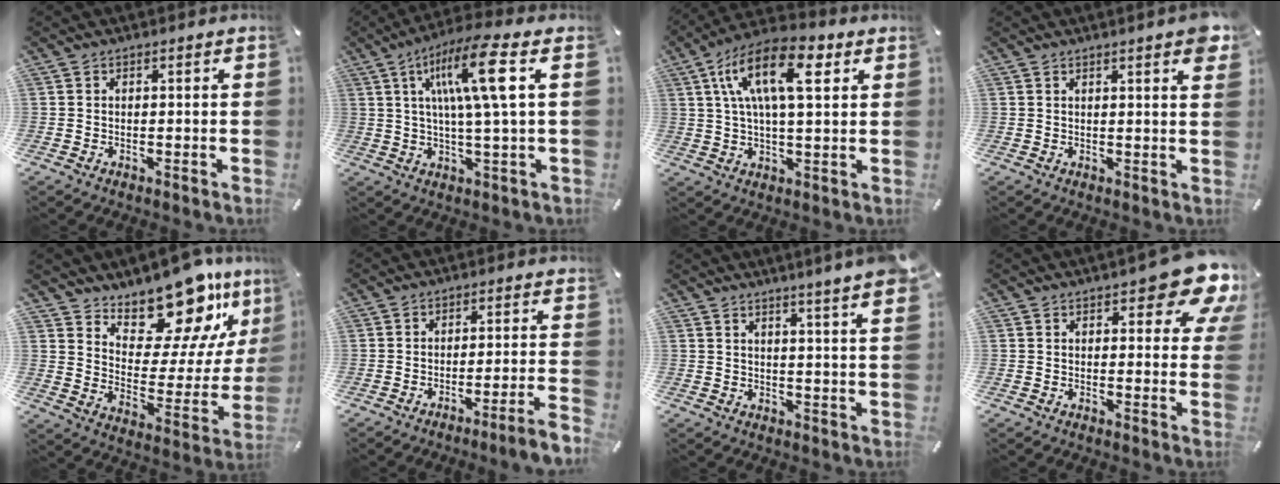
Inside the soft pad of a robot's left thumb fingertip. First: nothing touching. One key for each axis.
{"total": 14.1, "fx": 4.5, "fy": 1.2, "fz": 13.3, "tx": -0.246, "ty": -0.006, "tz": 0.062}
{"total": 15.8, "fx": 5.9, "fy": 6.6, "fz": 13.1, "tx": -0.245, "ty": 0.003, "tz": 0.098}
{"total": 3.5, "fx": 2.1, "fy": 0.5, "fz": 2.8, "tx": -0.041, "ty": -0.012, "tz": 0.033}
{"total": 18.5, "fx": 15.9, "fy": 7.0, "fz": 6.3, "tx": -0.087, "ty": -0.151, "tz": 0.267}
{"total": 6.2, "fx": -2.9, "fy": -0.5, "fz": 5.4, "tx": -0.085, "ty": -0.014, "tz": -0.050}
{"total": 5.8, "fx": 4.4, "fy": -0.6, "fz": 3.7, "tx": -0.060, "ty": -0.035, "tz": 0.070}
{"total": 11.9, "fx": 7.5, "fy": 4.7, "fz": 7.9, "tx": -0.086, "ty": -0.054, "tz": 0.126}